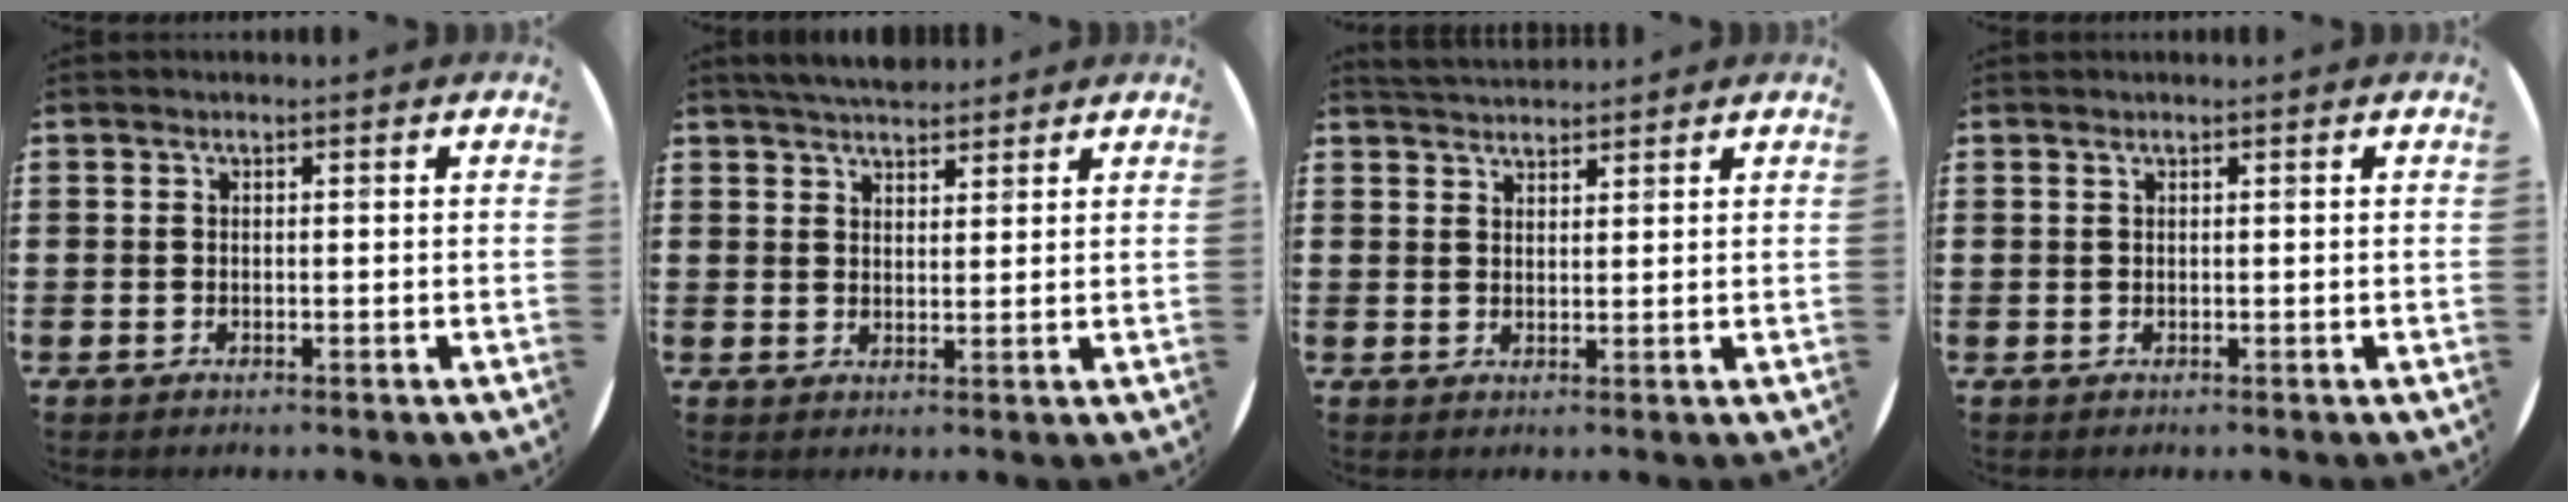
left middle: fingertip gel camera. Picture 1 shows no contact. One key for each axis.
{"total": 4.3, "fx": 4.1, "fy": 0.7, "fz": 1.0, "tx": -0.028, "ty": -0.009, "tz": 0.076}
{"total": 3.1, "fx": 3.0, "fy": 0.3, "fz": 0.2, "tx": -0.010, "ty": -0.007, "tz": 0.057}
{"total": 0.0}